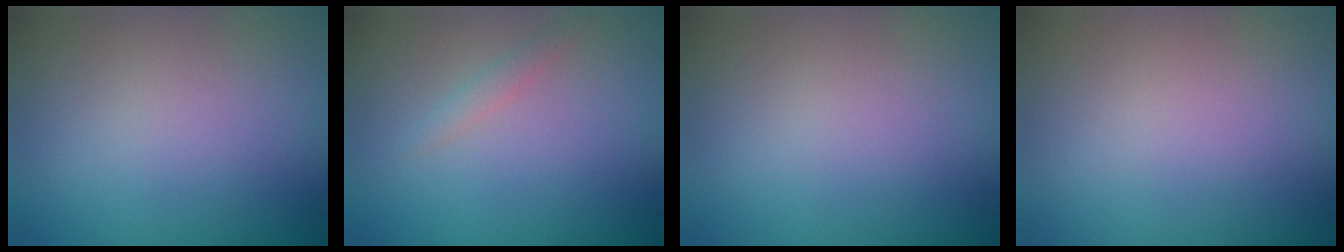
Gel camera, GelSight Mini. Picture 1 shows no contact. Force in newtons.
{"total": 0.9, "press": 0.9, "slide": 0.1}
{"total": 0.0}
{"total": 0.0}